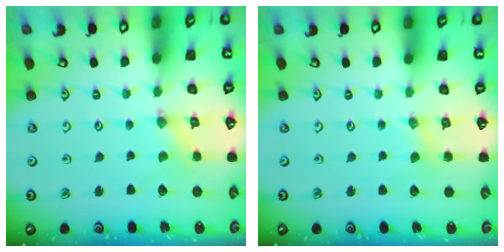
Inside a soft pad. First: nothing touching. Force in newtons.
{"total": 0.6, "press": 0.6, "slide": 0.2}